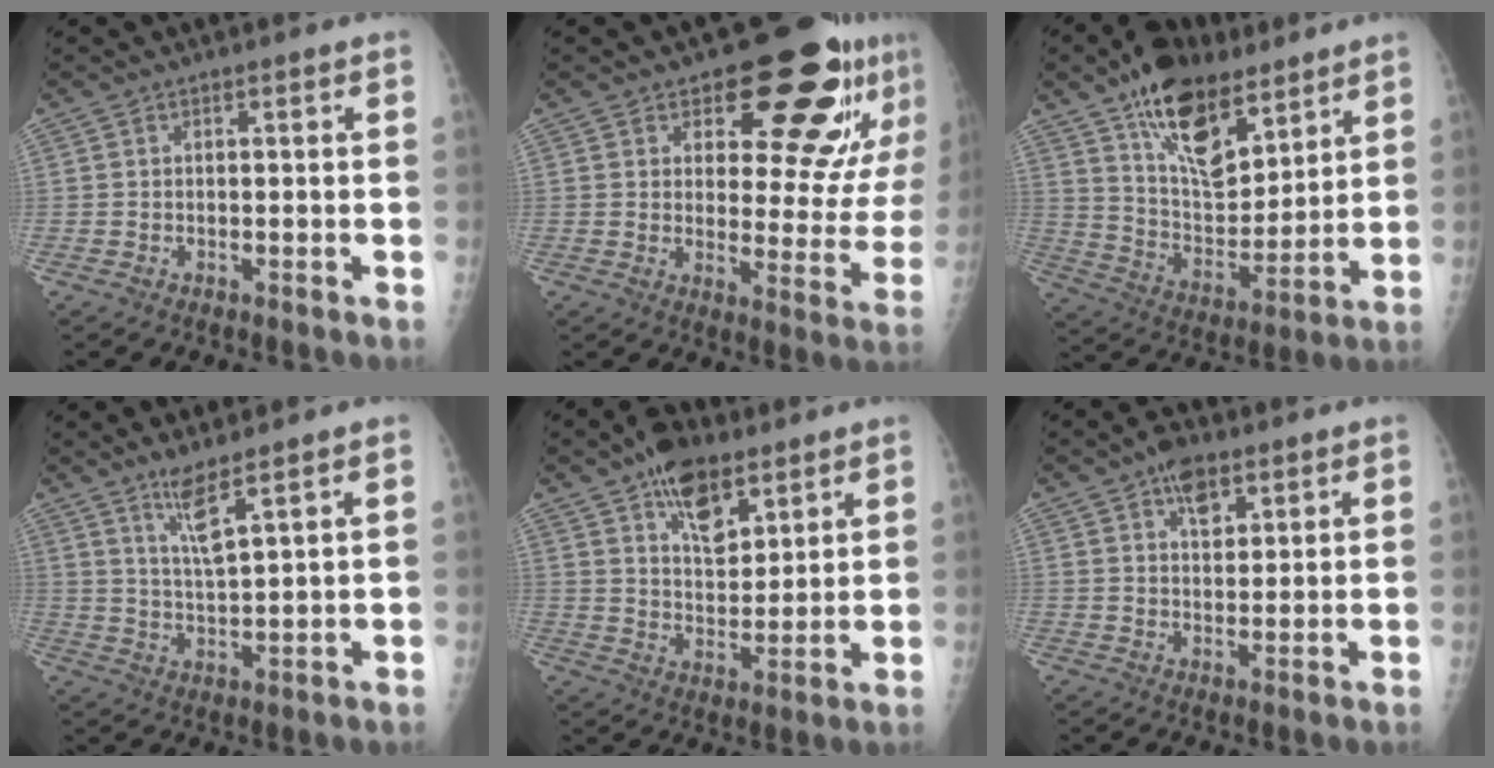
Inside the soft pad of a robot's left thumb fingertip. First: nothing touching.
{"total": 18.4, "force": [11.6, 8.0, 11.9], "torque": [-0.102, -0.071, 0.149]}
{"total": 18.8, "force": [11.9, 9.1, 11.3], "torque": [-0.145, -0.063, 0.213]}
{"total": 5.7, "force": [3.9, 0.3, 4.2], "torque": [-0.081, -0.035, 0.079]}
{"total": 12.1, "force": [7.3, 6.4, 7.4], "torque": [-0.089, -0.036, 0.123]}
{"total": 6.1, "force": [3.4, 3.5, 3.7], "torque": [-0.038, -0.013, 0.052]}